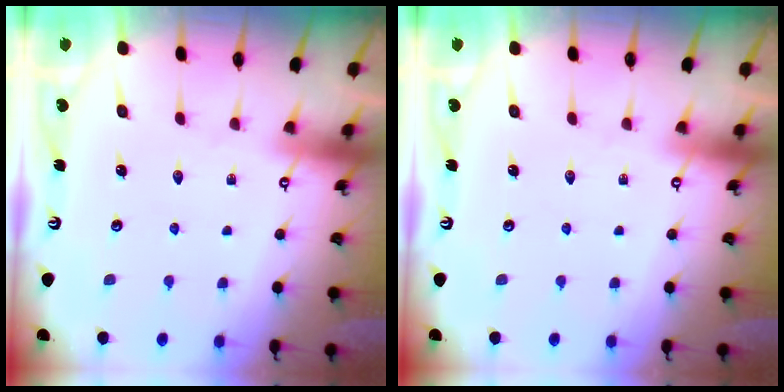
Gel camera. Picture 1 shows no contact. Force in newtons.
{"total": 0.0}